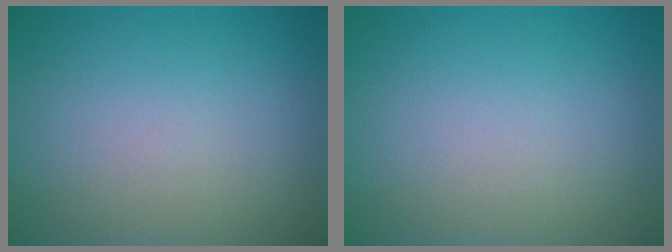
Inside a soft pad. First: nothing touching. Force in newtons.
{"total": 0.0}